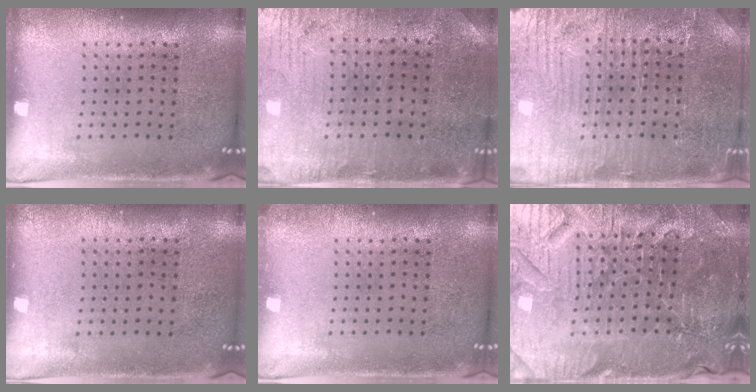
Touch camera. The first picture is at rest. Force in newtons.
{"total": 0.7, "press": 0.5, "slide": 0.5}
{"total": 4.1, "press": 4.0, "slide": 0.9}
{"total": 0.0}
{"total": 0.6, "press": 0.6, "slide": 0.1}
{"total": 4.5, "press": 4.4, "slide": 1.0}